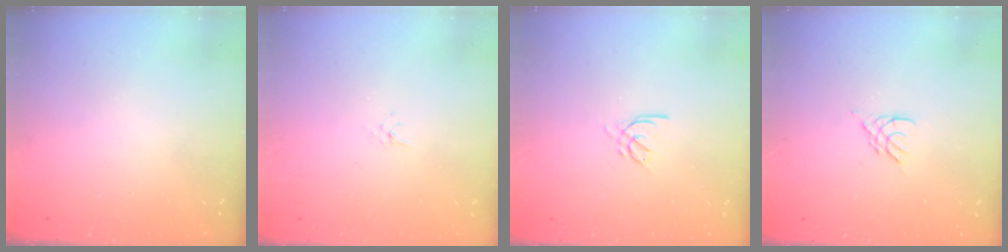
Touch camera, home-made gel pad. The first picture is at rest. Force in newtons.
{"total": 1.5, "press": 1.5, "slide": 0.1}
{"total": 3.7, "press": 3.6, "slide": 0.7}
{"total": 2.7, "press": 2.7, "slide": 0.5}